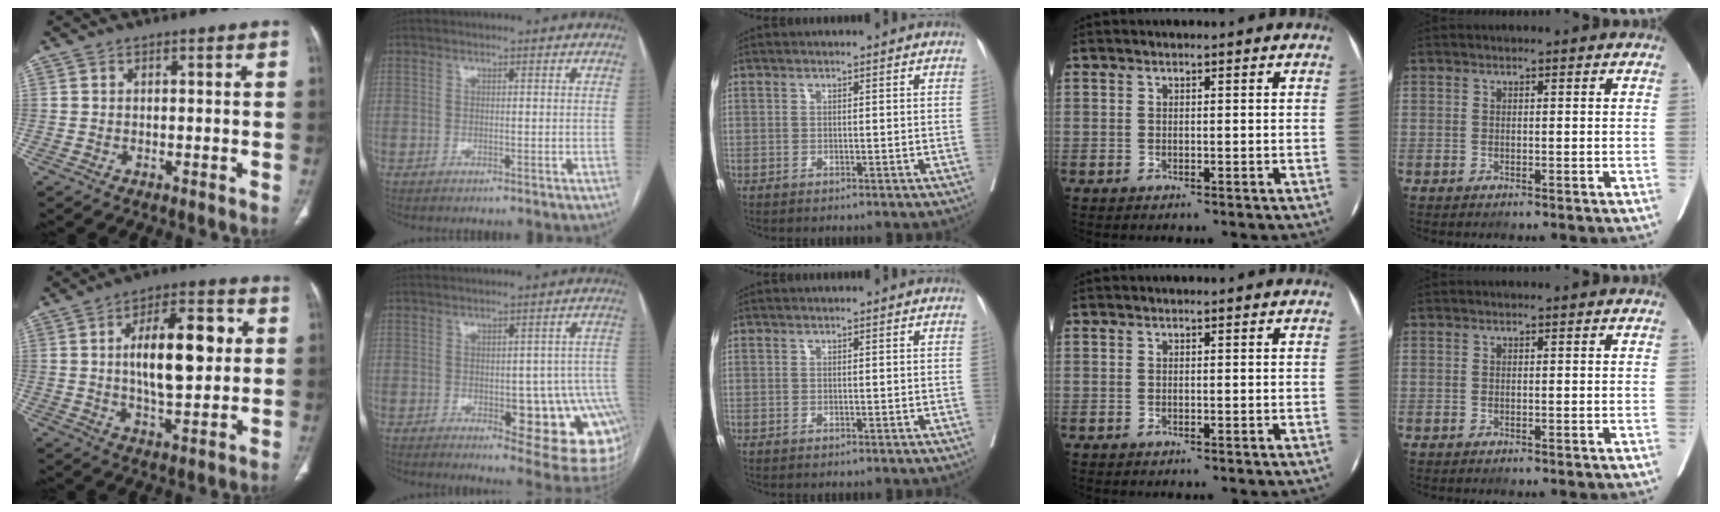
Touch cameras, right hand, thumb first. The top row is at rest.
{"thumb": {"total": 15.1, "force": [2.3, 6.5, 13.4], "torque": [-0.193, 0.006, 0.037]}, "index": {"total": 16.1, "force": [-4.0, 5.1, 14.7], "torque": [-0.091, 0.021, -0.033]}}